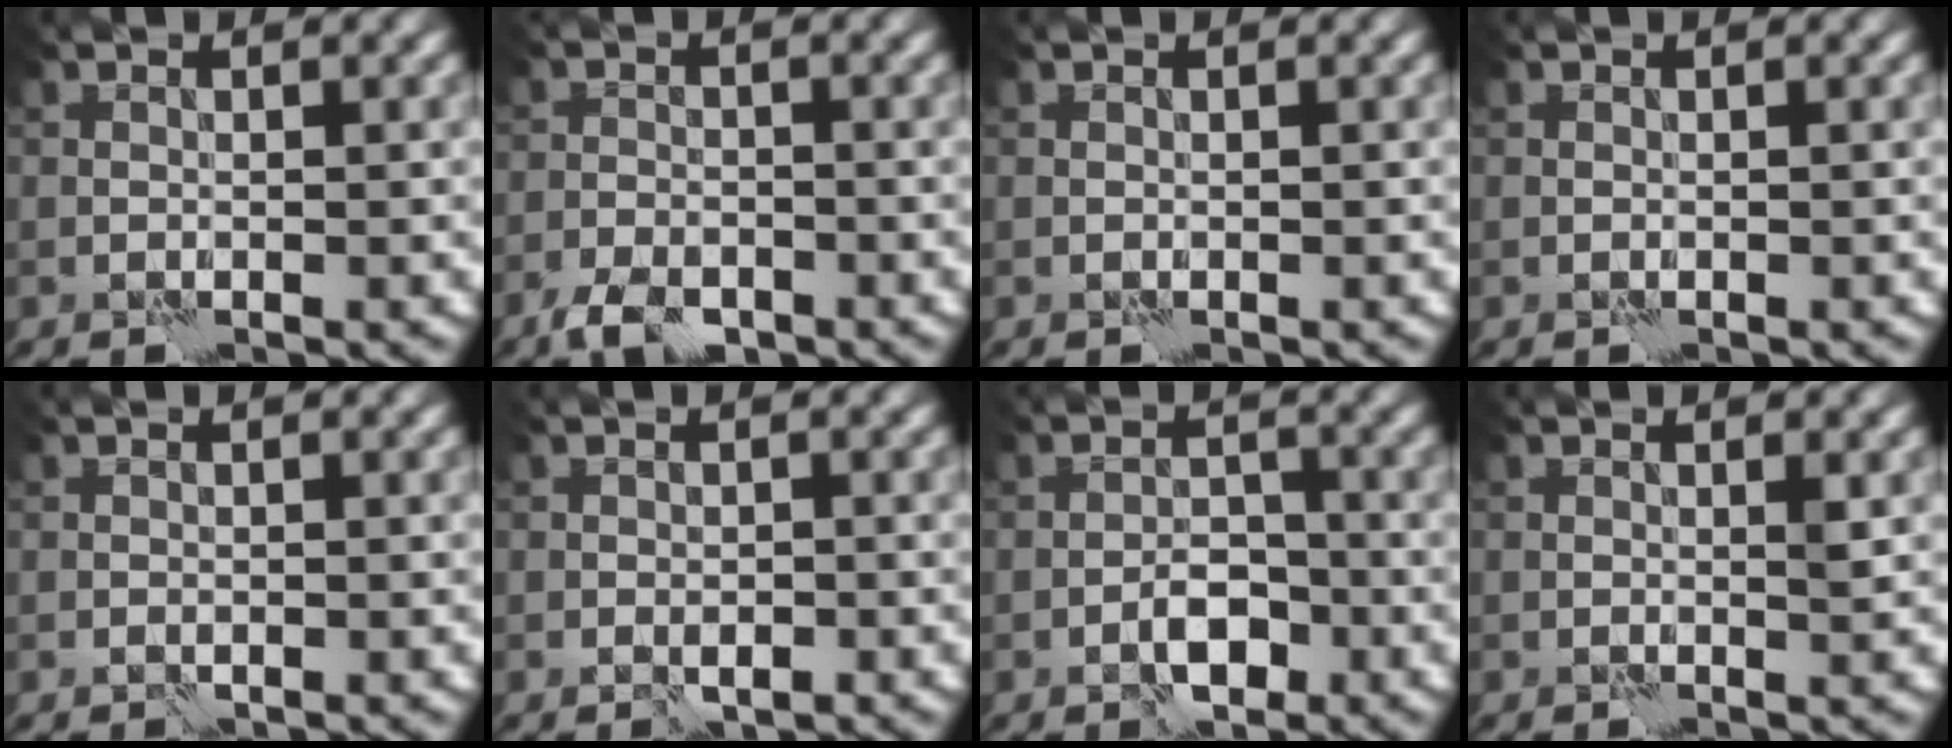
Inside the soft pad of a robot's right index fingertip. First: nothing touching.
{"total": 3.5, "force": [-2.7, 1.4, 1.8], "torque": [-0.031, -0.002, -0.053]}
{"total": 0.0}
{"total": 0.0}
{"total": 0.5, "force": [-0.3, 0.3, 0.3], "torque": [-0.006, 0.001, -0.006]}
{"total": 1.5, "force": [-0.8, 0.7, 1.1], "torque": [-0.020, -0.001, -0.012]}
{"total": 3.0, "force": [-1.7, 1.4, 2.1], "torque": [-0.029, 0.008, -0.028]}
{"total": 0.7, "force": [0.1, 0.1, 0.7], "torque": [-0.011, -0.002, 0.000]}